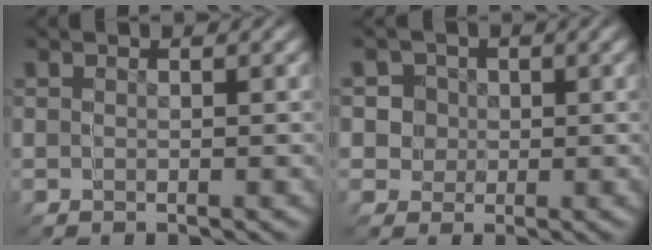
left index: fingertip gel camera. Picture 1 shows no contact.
{"total": 6.9, "force": [1.5, 6.6, 1.3], "torque": [-0.027, -0.020, 0.032]}